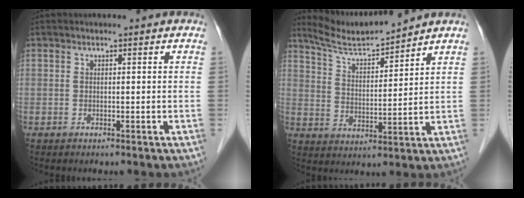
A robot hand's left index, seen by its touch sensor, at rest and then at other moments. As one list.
[{"total": 8.0, "force": [7.8, -0.5, 1.7], "torque": [-0.046, 0.005, 0.155]}]